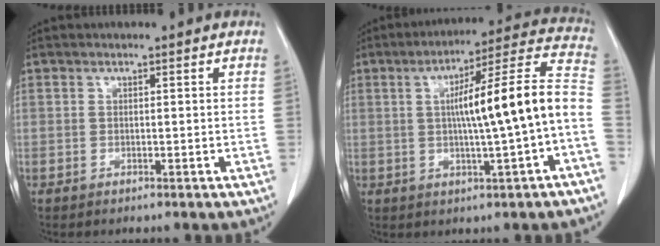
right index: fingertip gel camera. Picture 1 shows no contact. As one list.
[{"total": 15.0, "force": [-1.2, 0.0, 15.0], "torque": [-0.218, 0.027, -0.019]}]